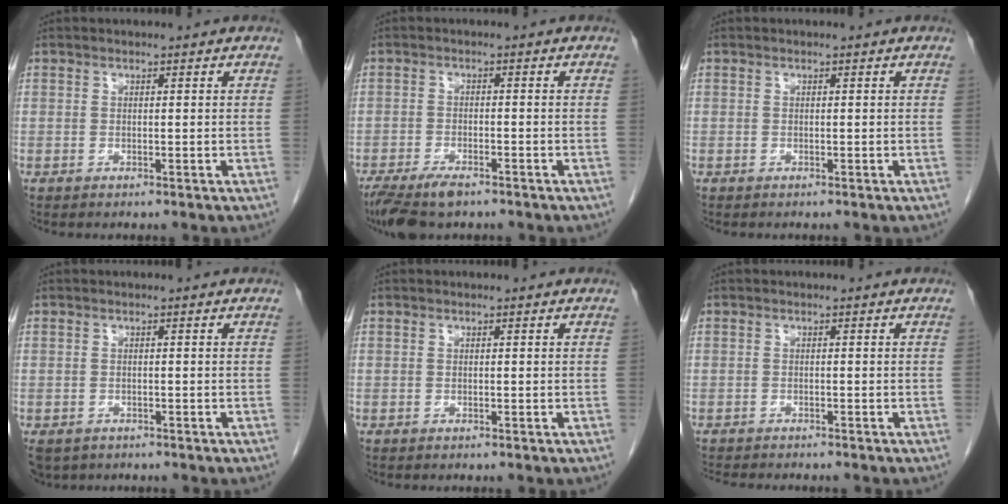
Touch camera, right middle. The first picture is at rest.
{"total": 7.2, "force": [-5.4, 2.3, 4.1], "torque": [-0.074, -0.013, -0.093]}
{"total": 0.0}
{"total": 4.7, "force": [-3.3, 2.9, 1.4], "torque": [-0.024, -0.003, -0.049]}
{"total": 0.0}
{"total": 6.3, "force": [-5.7, 1.1, 2.5], "torque": [-0.035, -0.008, -0.082]}